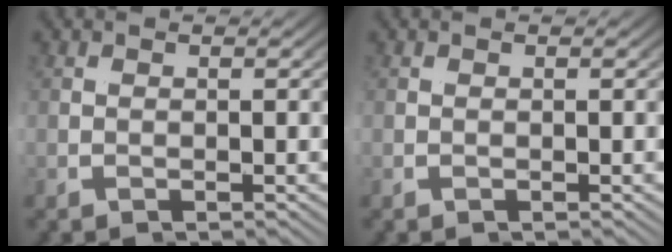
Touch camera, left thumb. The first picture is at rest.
{"total": 0.0}